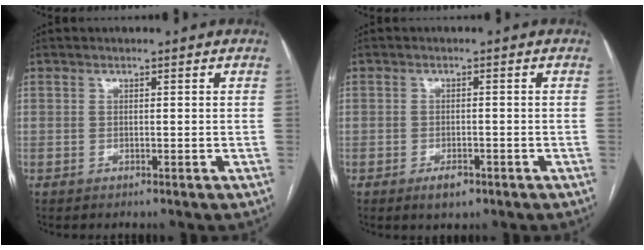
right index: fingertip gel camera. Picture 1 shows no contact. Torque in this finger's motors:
{"motor_torque": [-0.11, 0.03, -0.16, -0.05]}